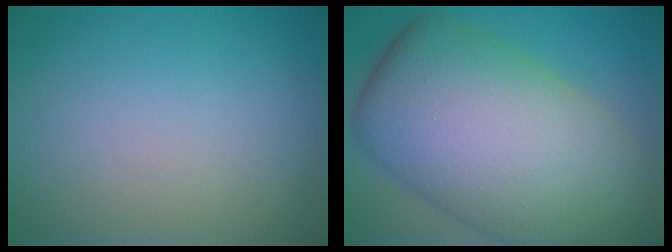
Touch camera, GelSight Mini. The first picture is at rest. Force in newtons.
{"total": 16.5, "press": 16.4, "slide": 0.7}